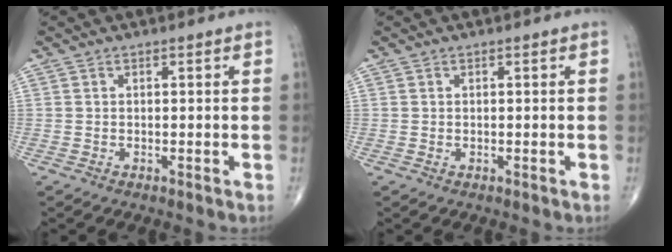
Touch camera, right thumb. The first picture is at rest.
{"total": 0.0}